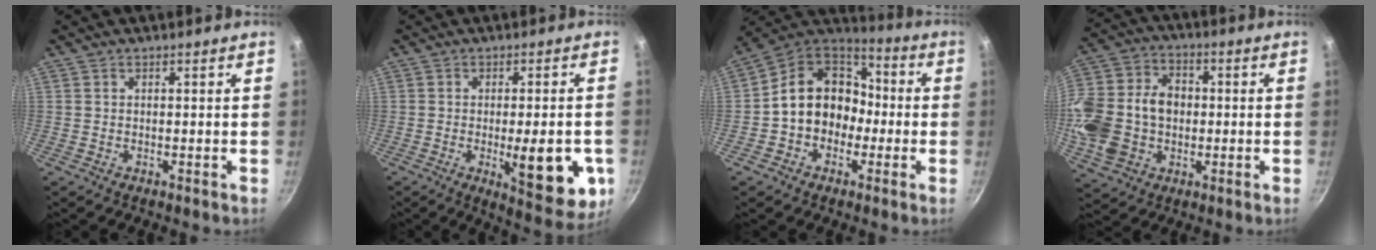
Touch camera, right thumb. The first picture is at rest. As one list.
[{"total": 14.1, "force": [-3.3, 4.6, 12.9], "torque": [-0.140, -0.004, -0.037]}, {"total": 14.0, "force": [-1.8, 11.6, 7.6], "torque": [-0.081, 0.056, -0.043]}, {"total": 19.5, "force": [-1.2, 14.9, 12.5], "torque": [-0.253, 0.037, -0.020]}]